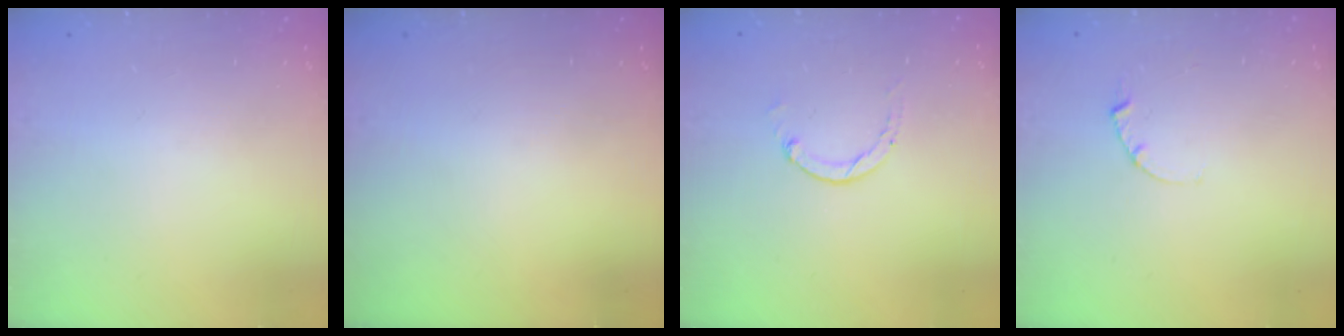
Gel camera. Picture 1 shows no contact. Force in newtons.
{"total": 0.0}
{"total": 1.2, "press": 1.2, "slide": 0.3}
{"total": 2.5, "press": 2.5, "slide": 0.3}